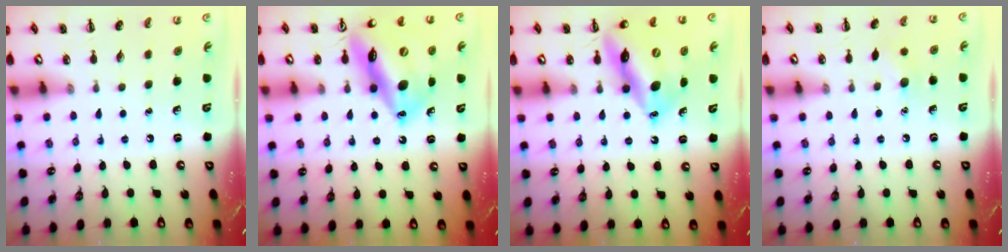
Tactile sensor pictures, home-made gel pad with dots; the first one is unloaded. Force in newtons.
{"total": 18.1, "press": 17.7, "slide": 3.9}
{"total": 15.8, "press": 15.0, "slide": 4.9}
{"total": 6.0, "press": 5.8, "slide": 1.4}